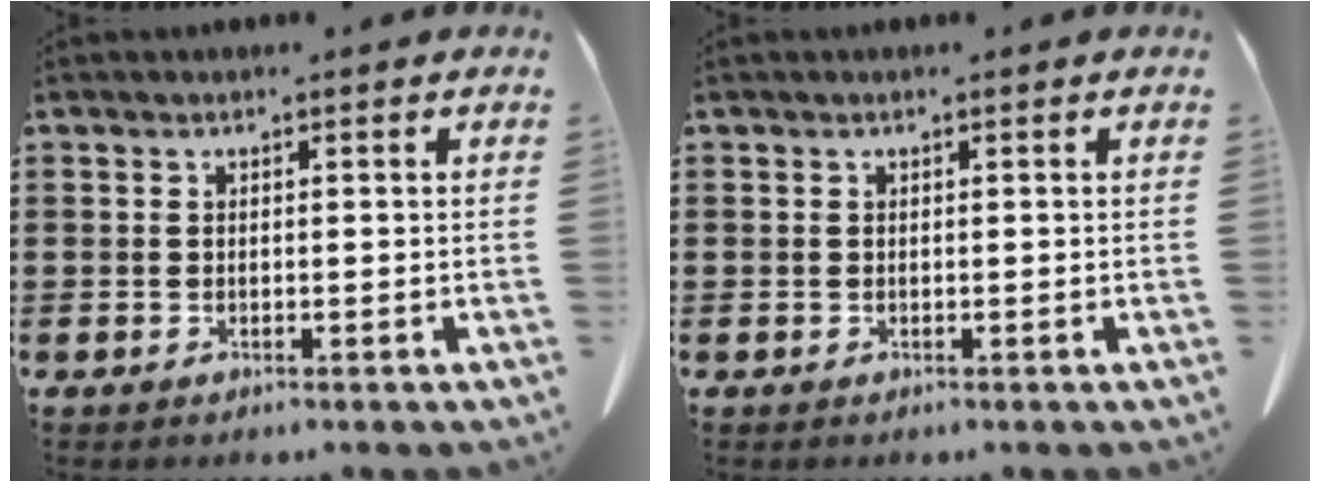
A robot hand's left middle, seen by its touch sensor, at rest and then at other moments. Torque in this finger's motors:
{"motor_torque": [-1.11, 1.02, -0.47, -0.19]}